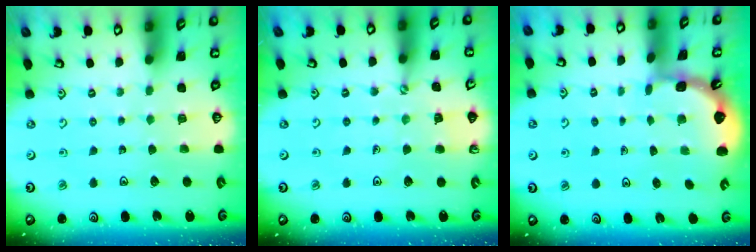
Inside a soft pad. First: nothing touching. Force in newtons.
{"total": 2.1, "press": 2.1, "slide": 0.4}
{"total": 0.9, "press": 0.9, "slide": 0.2}